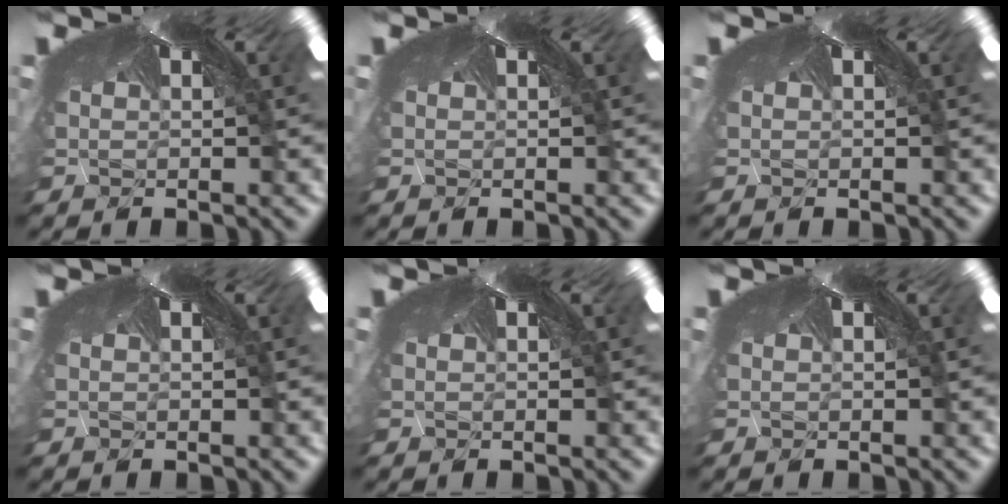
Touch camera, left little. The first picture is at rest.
{"total": 0.0}
{"total": 0.0}
{"total": 0.0}
{"total": 0.0}
{"total": 0.0}